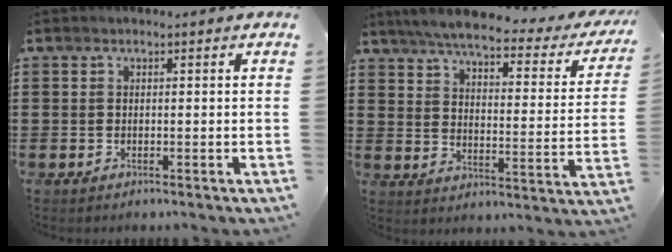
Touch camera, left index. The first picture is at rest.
{"total": 5.6, "force": [4.7, 0.1, 3.0], "torque": [-0.081, -0.031, 0.076]}